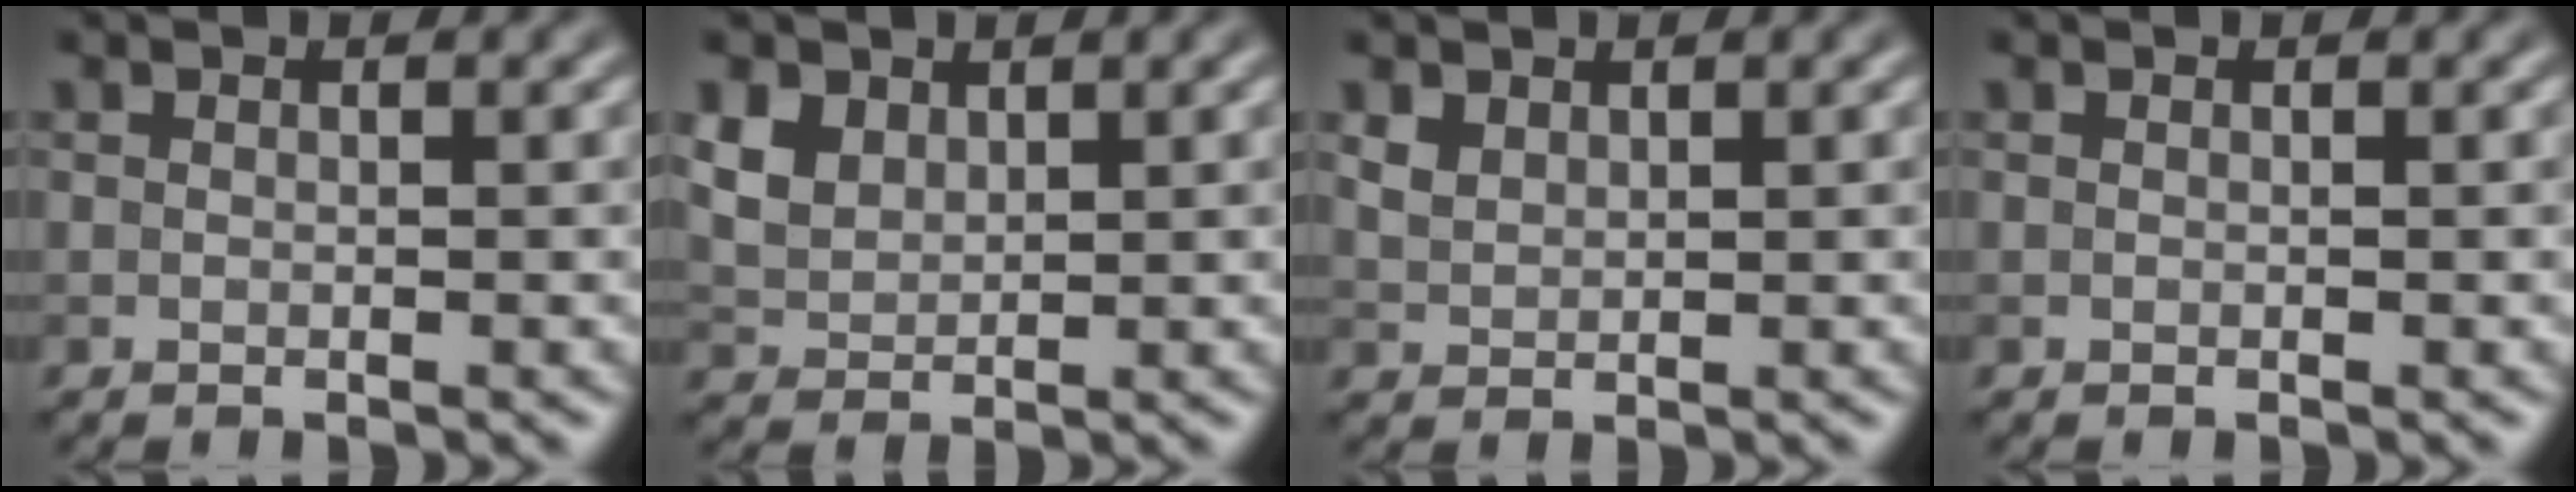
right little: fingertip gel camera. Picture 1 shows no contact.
{"total": 4.3, "force": [2.4, 2.9, 2.2], "torque": [-0.064, 0.005, 0.052]}
{"total": 1.6, "force": [1.1, 0.9, 0.6], "torque": [-0.017, 0.000, 0.026]}
{"total": 0.0}